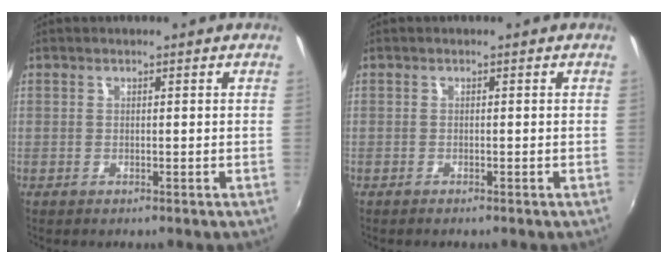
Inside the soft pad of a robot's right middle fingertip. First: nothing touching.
{"total": 0.5, "force": [-0.5, 0.0, 0.1], "torque": [-0.002, -0.003, -0.011]}